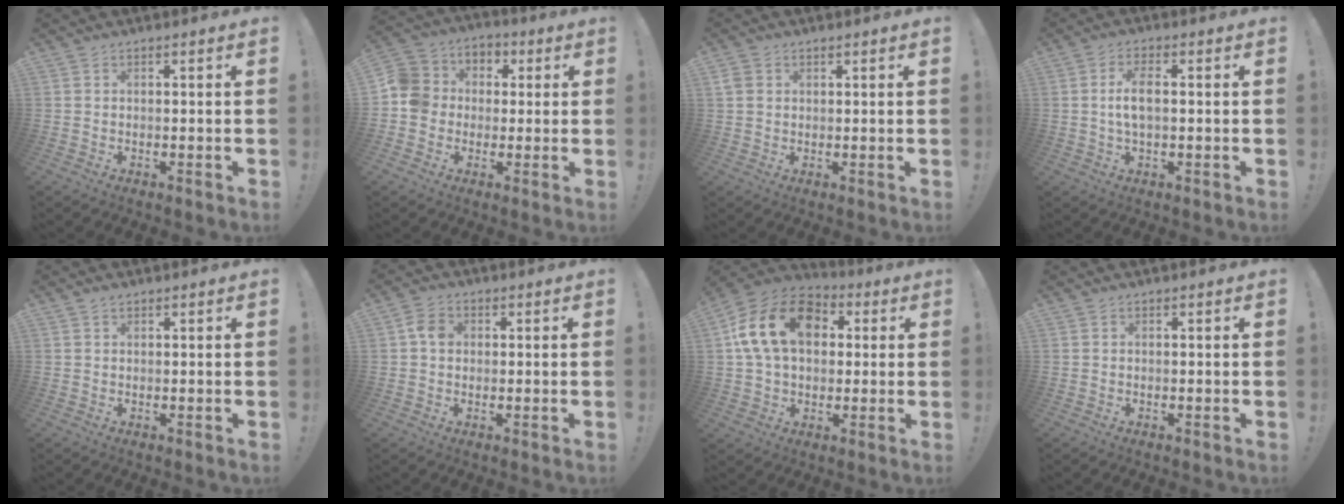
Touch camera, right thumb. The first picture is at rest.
{"total": 9.9, "force": [-1.5, 9.4, 3.0], "torque": [-0.044, 0.020, -0.020]}
{"total": 3.1, "force": [1.4, 2.5, 1.2], "torque": [-0.024, 0.002, 0.028]}
{"total": 6.0, "force": [0.1, 2.4, 5.5], "torque": [-0.107, 0.008, 0.002]}
{"total": 0.8, "force": [0.6, 0.3, 0.5], "torque": [-0.009, 0.000, 0.012]}
{"total": 4.6, "force": [0.5, 3.6, 2.9], "torque": [-0.048, 0.011, 0.011]}
{"total": 20.1, "force": [5.5, 14.2, 13.1], "torque": [-0.218, 0.007, 0.102]}
{"total": 0.0}